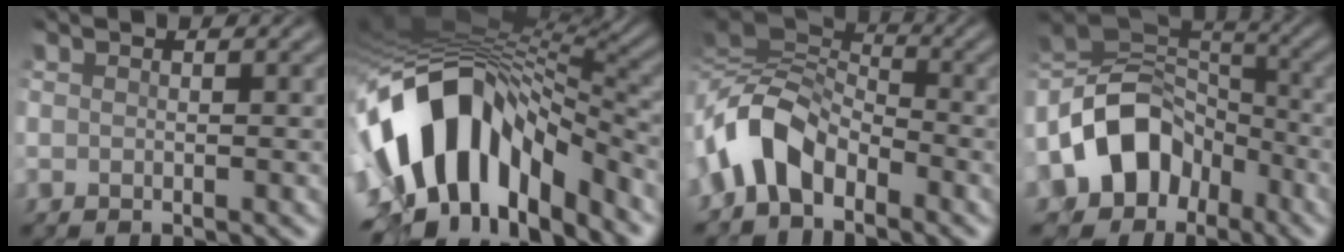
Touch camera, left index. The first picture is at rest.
{"total": 14.3, "force": [-5.7, 7.9, 10.5], "torque": [-0.191, 0.010, -0.087]}
{"total": 6.2, "force": [-2.3, 3.6, 4.5], "torque": [-0.090, 0.014, -0.058]}
{"total": 9.7, "force": [-4.1, 7.1, 5.2], "torque": [-0.089, 0.018, -0.089]}